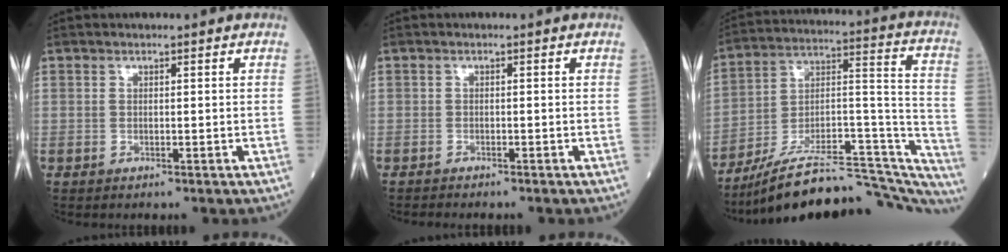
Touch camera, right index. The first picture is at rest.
{"total": 1.5, "force": [-1.4, 0.2, 0.5], "torque": [-0.014, -0.004, -0.019]}
{"total": 31.1, "force": [-27.7, 5.1, 13.3], "torque": [-0.132, 0.026, -0.397]}